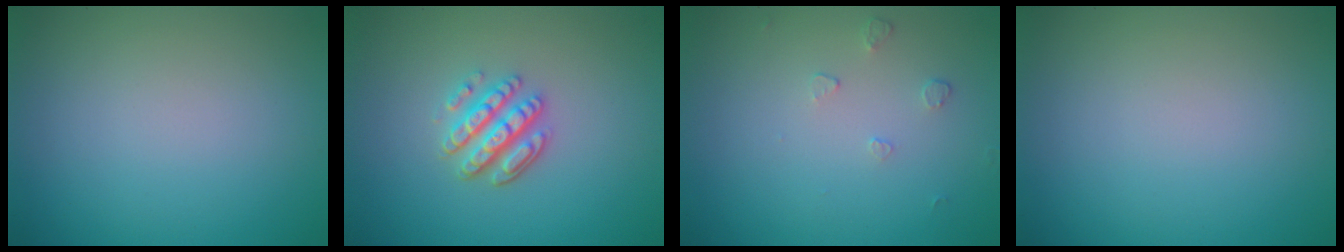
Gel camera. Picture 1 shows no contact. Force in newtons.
{"total": 3.6, "press": 3.1, "slide": 1.8}
{"total": 0.6, "press": 0.4, "slide": 0.5}
{"total": 0.0}